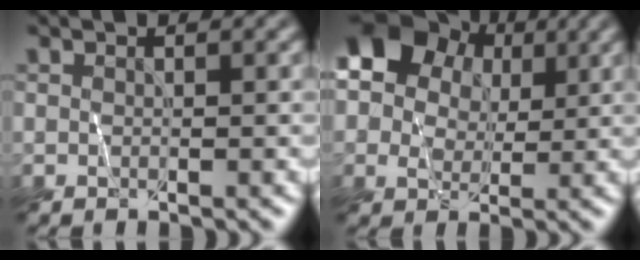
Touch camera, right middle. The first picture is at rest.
{"total": 10.7, "force": [4.1, 8.3, 5.4], "torque": [-0.101, 0.036, 0.064]}